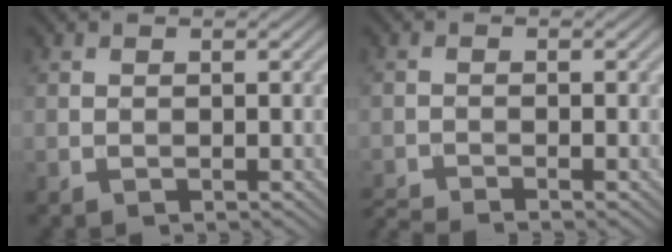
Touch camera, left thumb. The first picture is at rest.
{"total": 2.6, "force": [-2.3, 0.0, 1.0], "torque": [-0.024, -0.005, -0.051]}